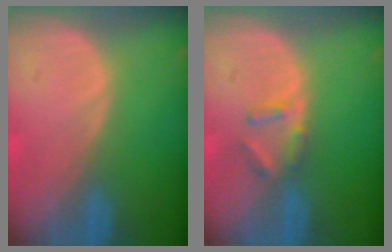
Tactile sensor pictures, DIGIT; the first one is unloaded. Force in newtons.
{"total": 2.8, "press": 2.7, "slide": 0.4}